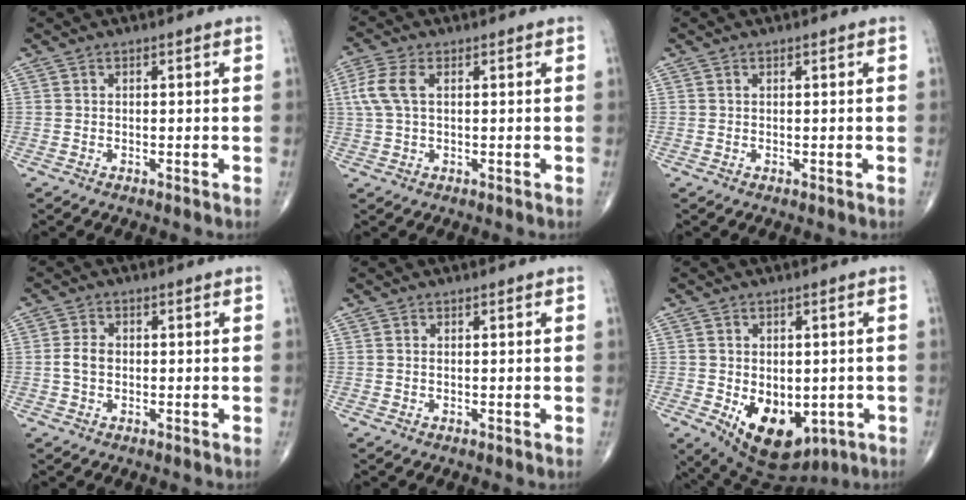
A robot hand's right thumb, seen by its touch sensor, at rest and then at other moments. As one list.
[{"total": 5.9, "force": [1.3, 3.1, 4.8], "torque": [-0.134, 0.017, 0.024]}, {"total": 0.0}, {"total": 3.1, "force": [-0.2, 2.1, 2.2], "torque": [-0.045, 0.009, -0.007]}, {"total": 0.0}, {"total": 13.7, "force": [-3.9, 8.7, 9.8], "torque": [-0.120, -0.008, -0.036]}]